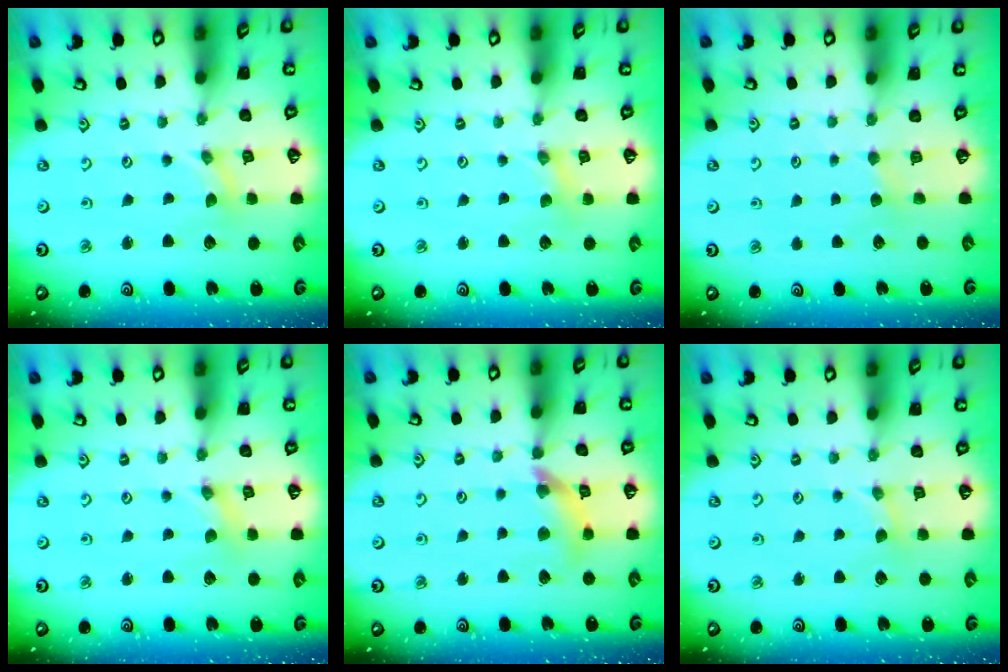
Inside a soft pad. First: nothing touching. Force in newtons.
{"total": 0.6, "press": 0.6, "slide": 0.1}
{"total": 2.5, "press": 2.5, "slide": 0.3}
{"total": 0.0}
{"total": 10.3, "press": 10.2, "slide": 1.2}
{"total": 1.0, "press": 1.0, "slide": 0.2}